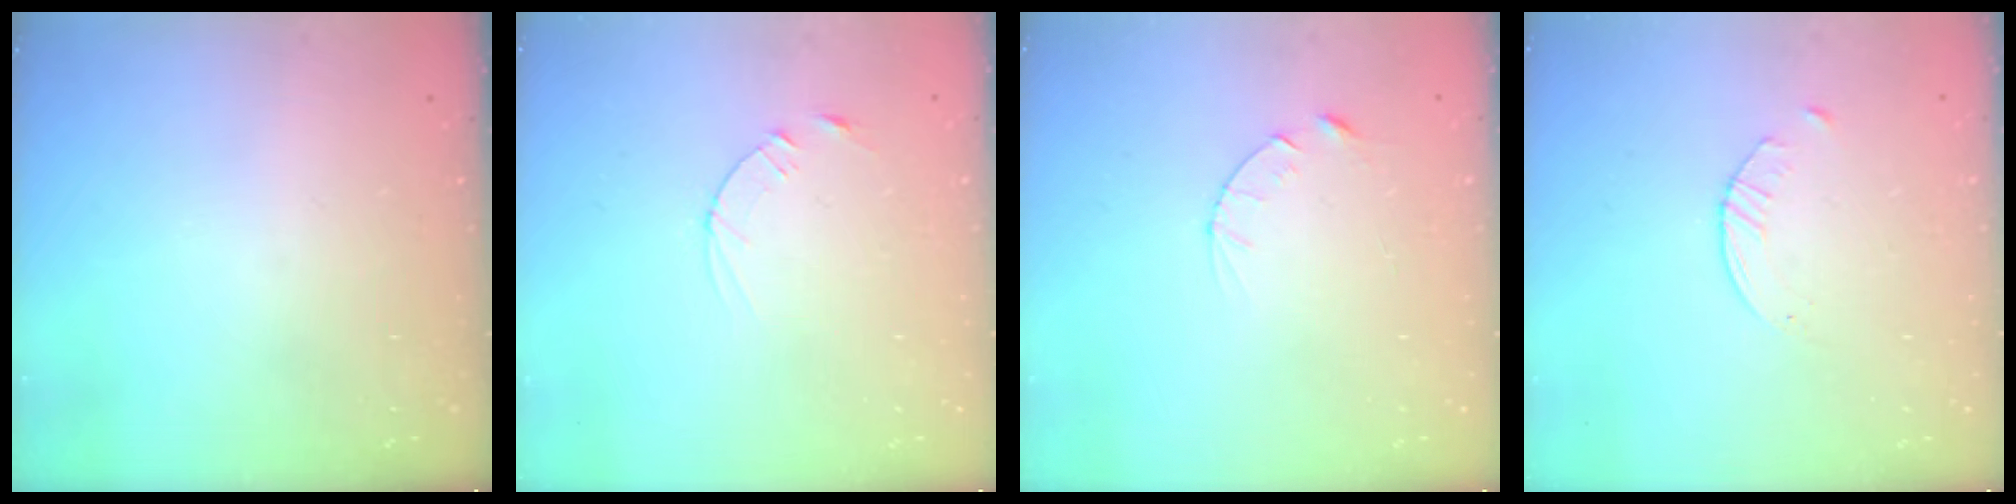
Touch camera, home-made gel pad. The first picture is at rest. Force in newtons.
{"total": 2.5, "press": 2.5, "slide": 0.3}
{"total": 4.1, "press": 4.0, "slide": 0.4}
{"total": 2.0, "press": 2.0, "slide": 0.3}